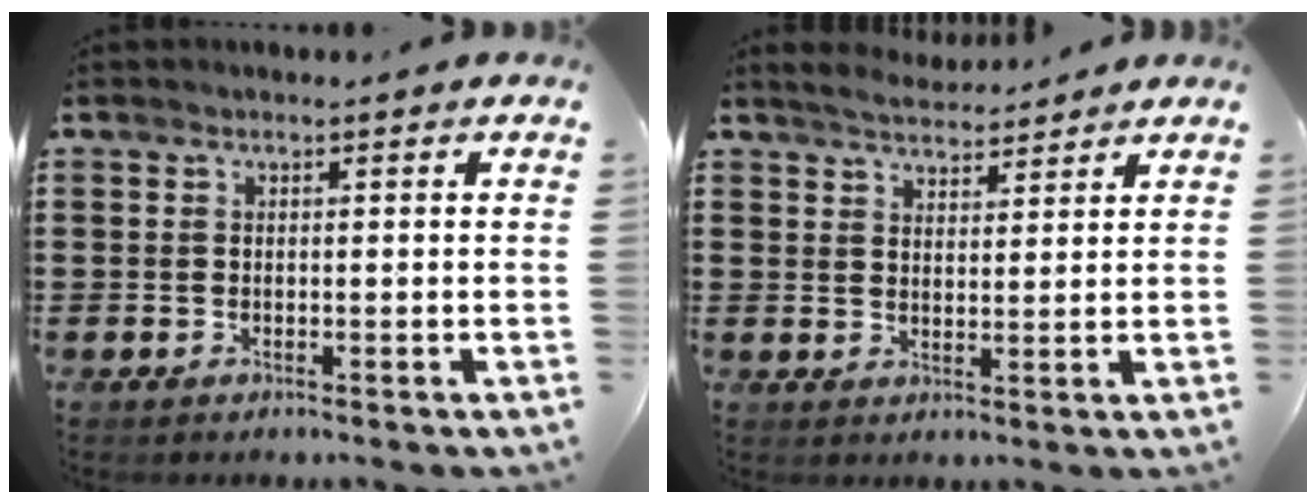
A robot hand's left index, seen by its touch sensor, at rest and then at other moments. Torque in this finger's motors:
{"motor_torque": [2.13, 0.01, -0.02, -0.03]}